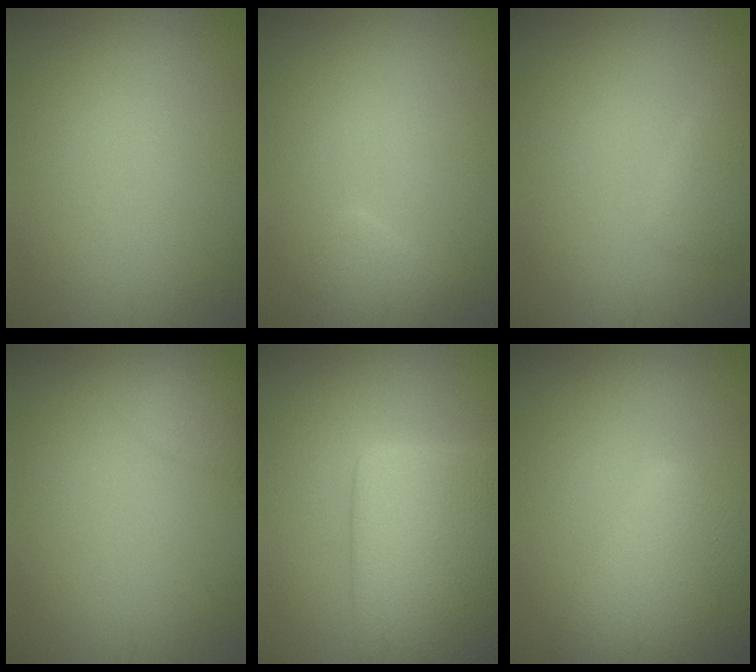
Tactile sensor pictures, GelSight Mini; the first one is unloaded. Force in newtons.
{"total": 1.6, "press": 1.6, "slide": 0.2}
{"total": 1.4, "press": 1.4, "slide": 0.2}
{"total": 1.5, "press": 1.5, "slide": 0.0}
{"total": 10.4, "press": 10.4, "slide": 0.2}
{"total": 6.0, "press": 6.0, "slide": 0.2}